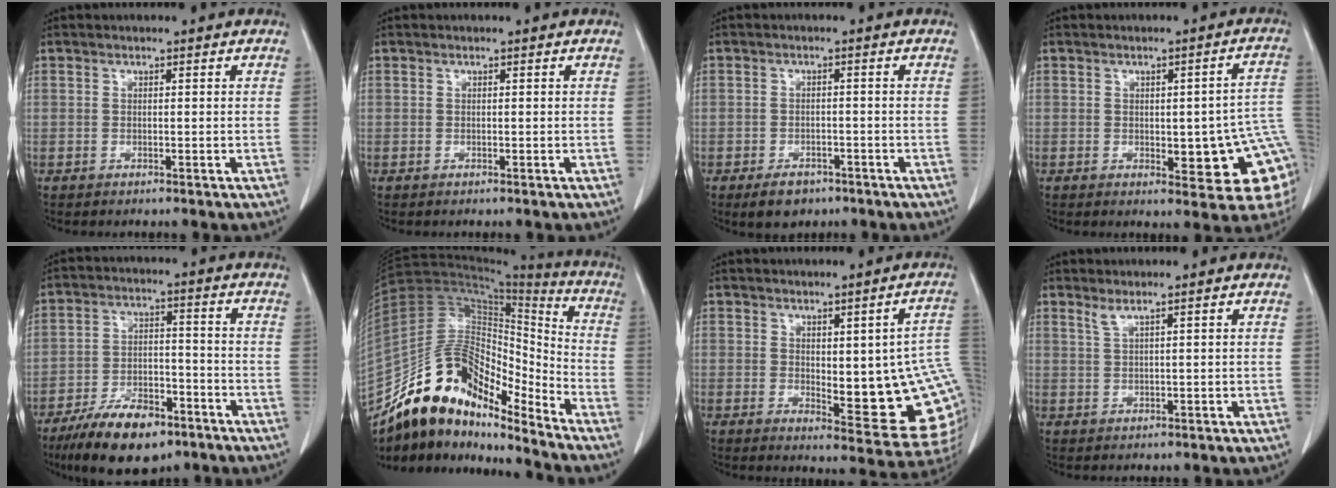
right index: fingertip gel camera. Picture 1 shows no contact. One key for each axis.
{"total": 0.0}
{"total": 4.0, "fx": -2.7, "fy": 2.4, "fz": 1.8, "tx": -0.028, "ty": 0.001, "tz": -0.034}
{"total": 14.2, "fx": -1.6, "fy": 4.1, "fz": 13.5, "tx": -0.120, "ty": 0.012, "tz": -0.004}
{"total": 12.2, "fx": -8.4, "fy": 4.9, "fz": 7.4, "tx": -0.128, "ty": -0.004, "tz": -0.143}
{"total": 17.8, "fx": -14.1, "fy": 5.9, "fz": 9.3, "tx": -0.151, "ty": 0.064, "tz": -0.248}
{"total": 15.7, "fx": 0.4, "fy": 4.2, "fz": 15.1, "tx": -0.145, "ty": -0.003, "tz": 0.017}
{"total": 1.6, "fx": 1.1, "fy": -0.4, "fz": 1.0, "tx": -0.027, "ty": -0.003, "tz": 0.027}